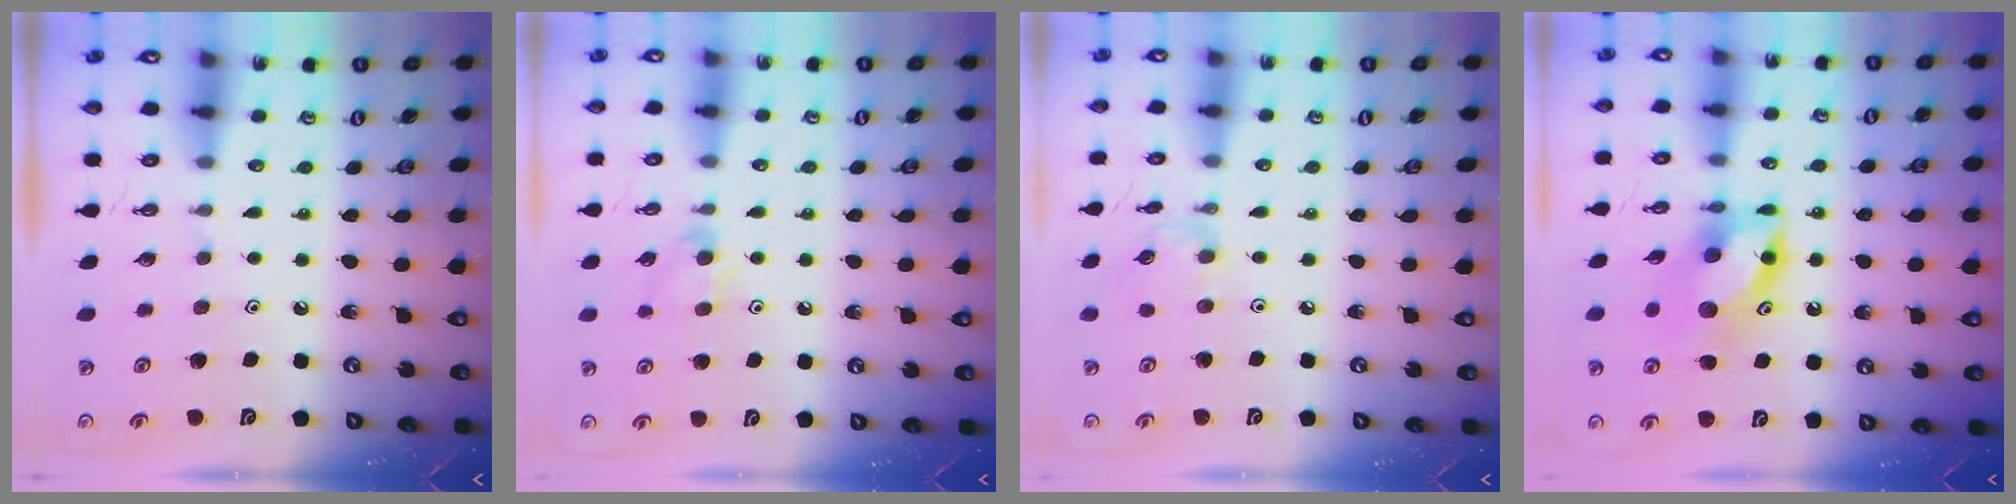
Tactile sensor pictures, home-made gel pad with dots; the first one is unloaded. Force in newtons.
{"total": 4.6, "press": 4.5, "slide": 0.8}
{"total": 4.6, "press": 4.6, "slide": 0.5}
{"total": 13.1, "press": 13.0, "slide": 1.2}